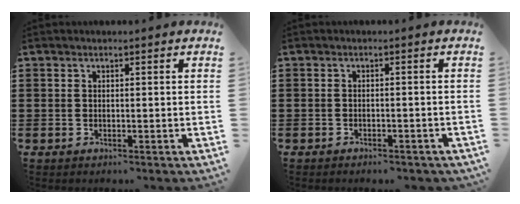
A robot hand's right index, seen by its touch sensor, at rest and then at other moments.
{"total": 1.1, "force": [-1.1, 0.2, 0.2], "torque": [-0.008, 0.000, -0.022]}